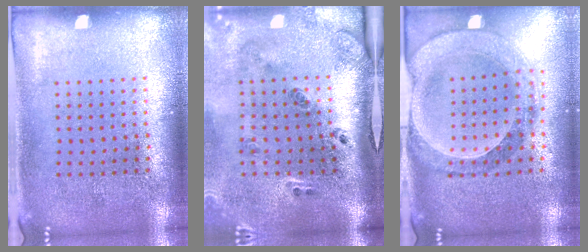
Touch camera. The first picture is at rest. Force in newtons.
{"total": 3.1, "press": 1.7, "slide": 2.6}
{"total": 1.6, "press": 1.5, "slide": 0.3}